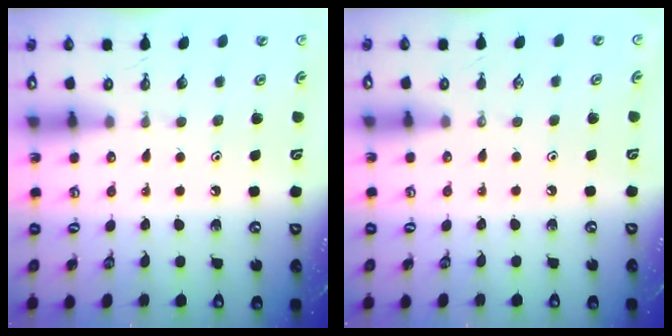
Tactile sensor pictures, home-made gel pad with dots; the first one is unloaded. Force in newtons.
{"total": 0.0}